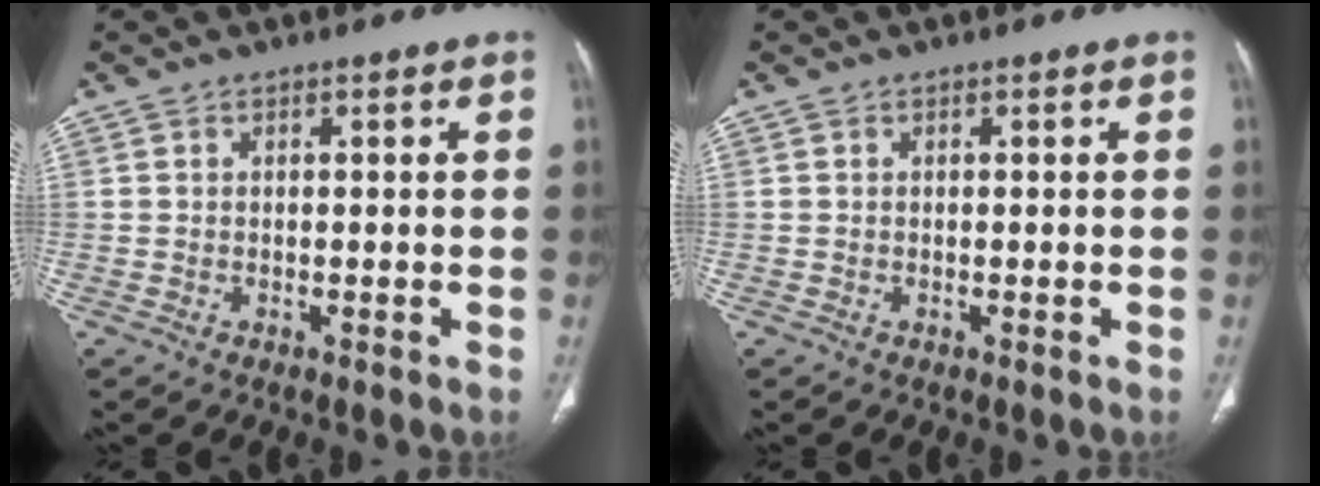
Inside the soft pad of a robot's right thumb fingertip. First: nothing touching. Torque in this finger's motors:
{"motor_torque": [0.08, 0.15, -0.03, 0.00, 0.00]}